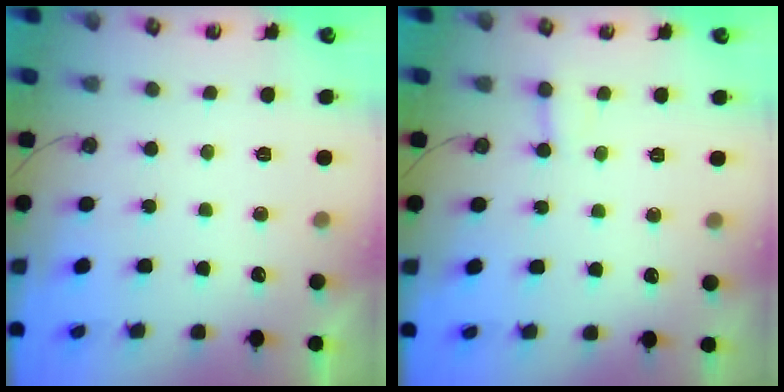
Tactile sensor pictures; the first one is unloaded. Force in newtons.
{"total": 2.7, "press": 2.7, "slide": 0.5}